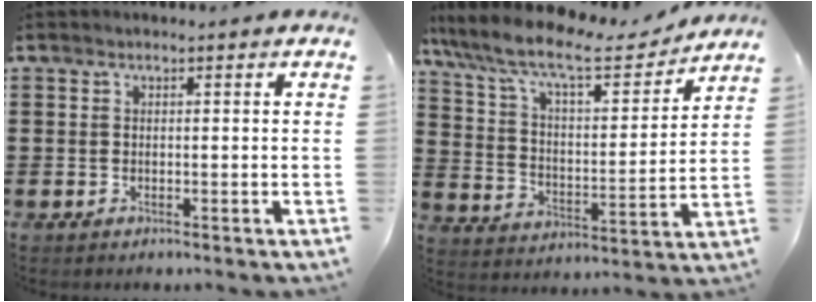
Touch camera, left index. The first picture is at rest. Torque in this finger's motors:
{"motor_torque": [2.14, 0.00, 1.05, 0.21]}